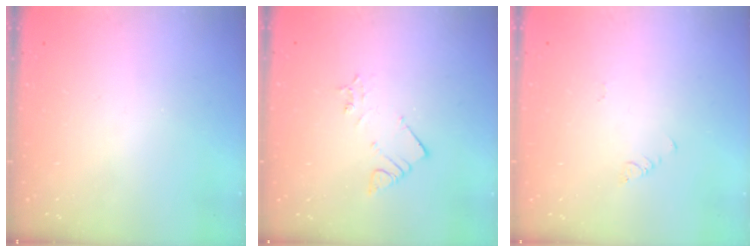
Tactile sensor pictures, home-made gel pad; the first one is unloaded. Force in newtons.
{"total": 2.8, "press": 2.7, "slide": 0.5}
{"total": 1.9, "press": 1.9, "slide": 0.4}